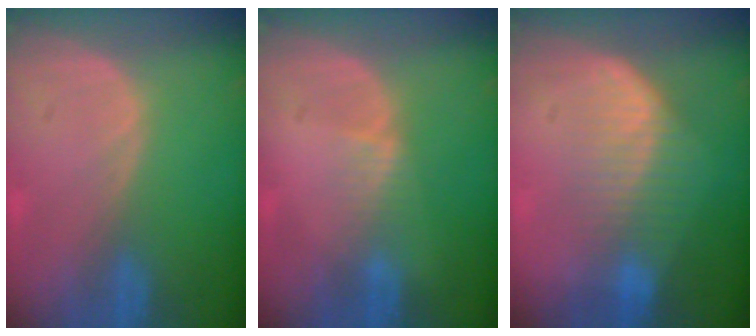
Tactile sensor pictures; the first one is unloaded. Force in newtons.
{"total": 1.6, "press": 1.6, "slide": 0.3}
{"total": 6.9, "press": 6.5, "slide": 2.4}